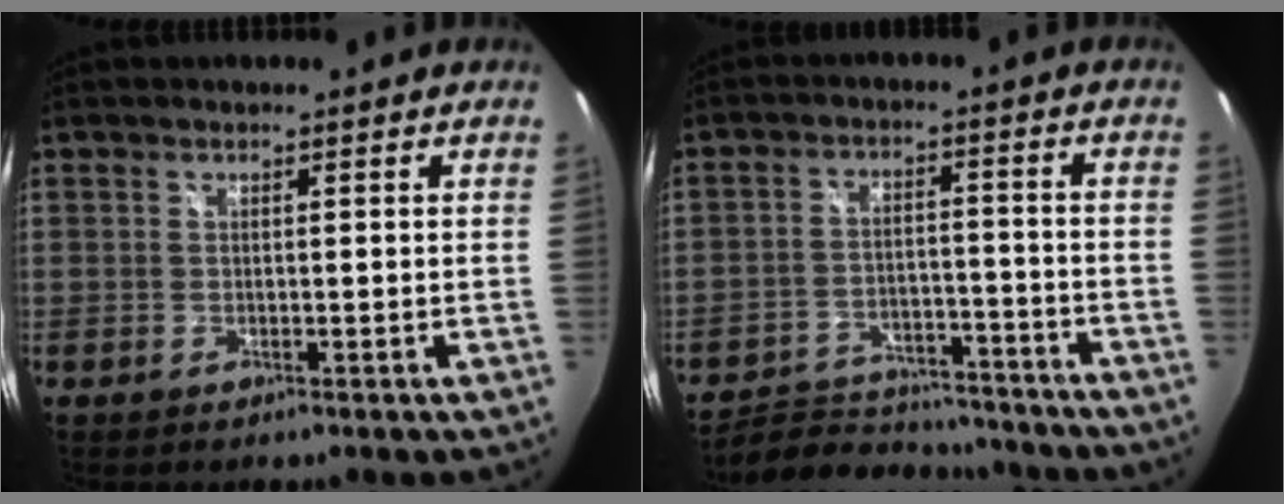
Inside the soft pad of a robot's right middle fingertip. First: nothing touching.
{"total": 16.3, "force": [-14.4, 5.4, 5.2], "torque": [-0.114, 0.009, -0.200]}